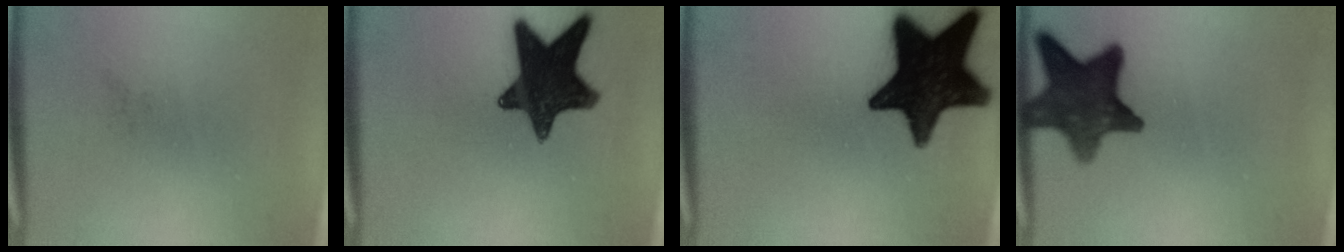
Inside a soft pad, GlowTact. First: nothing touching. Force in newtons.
{"total": 15.2}
{"total": 19.0}
{"total": 12.2}